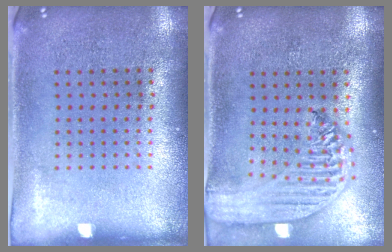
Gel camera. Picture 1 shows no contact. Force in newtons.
{"total": 2.7, "press": 2.2, "slide": 1.5}